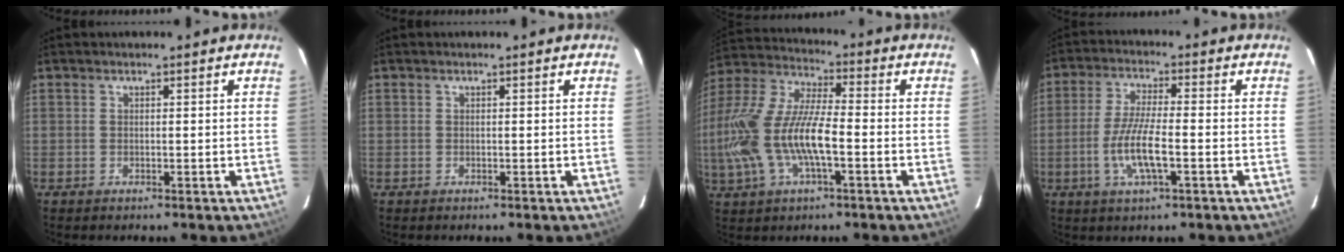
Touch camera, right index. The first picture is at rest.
{"total": 0.0}
{"total": 18.6, "force": [-4.1, 6.4, 16.9], "torque": [-0.347, -0.007, -0.079]}
{"total": 8.7, "force": [-2.7, 1.7, 8.1], "torque": [-0.164, -0.006, -0.053]}